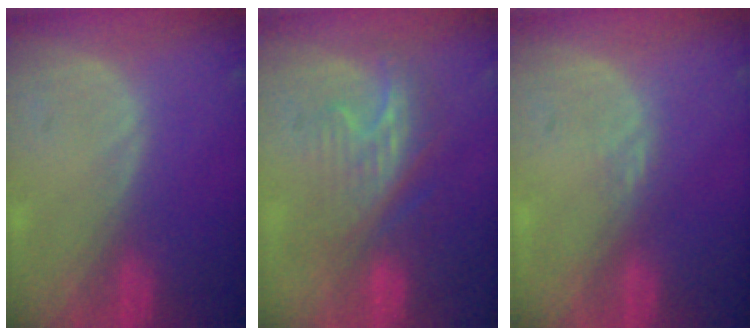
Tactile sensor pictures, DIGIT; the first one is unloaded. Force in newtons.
{"total": 8.2, "press": 7.3, "slide": 3.6}
{"total": 1.1, "press": 1.0, "slide": 0.5}